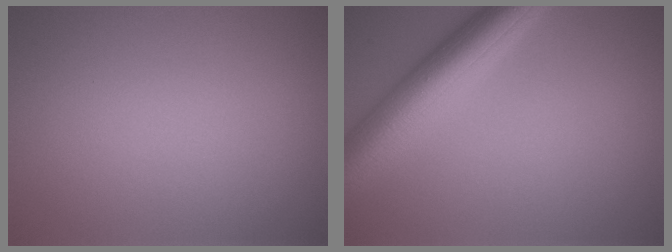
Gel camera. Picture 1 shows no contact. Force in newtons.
{"total": 6.9, "press": 6.9, "slide": 0.2}